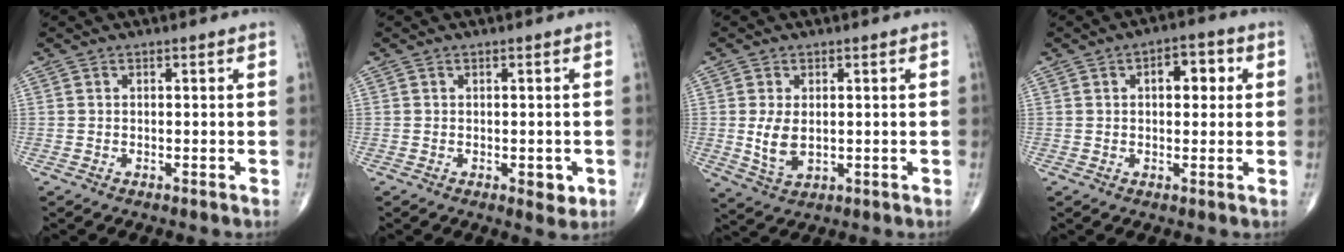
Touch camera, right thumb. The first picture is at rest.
{"total": 2.8, "force": [-0.8, 1.4, 2.4], "torque": [-0.016, -0.002, -0.007]}
{"total": 5.5, "force": [0.2, 3.3, 4.4], "torque": [-0.082, -0.012, 0.012]}
{"total": 6.0, "force": [1.5, 3.3, 4.8], "torque": [-0.044, 0.009, 0.015]}